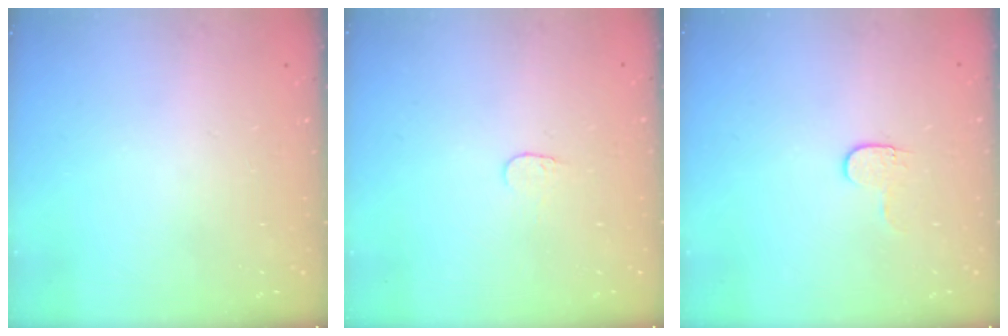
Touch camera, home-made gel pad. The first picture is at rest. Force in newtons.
{"total": 3.8, "press": 3.8, "slide": 0.3}
{"total": 3.6, "press": 3.6, "slide": 0.4}